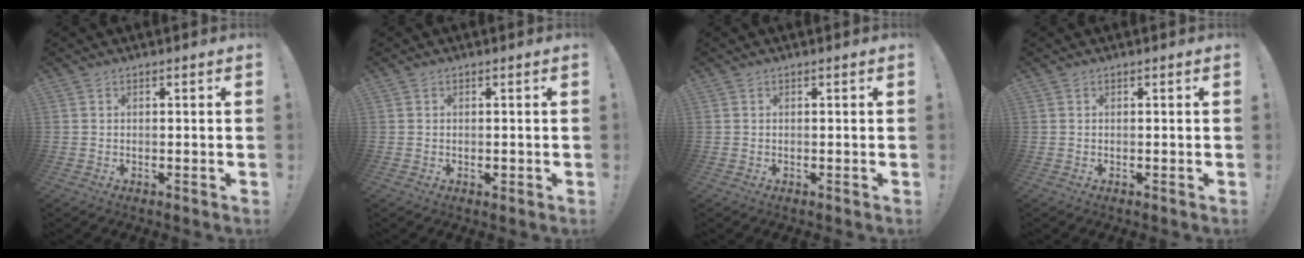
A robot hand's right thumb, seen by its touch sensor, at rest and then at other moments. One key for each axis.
{"total": 0.7, "fx": -0.3, "fy": 0.5, "fz": 0.3, "tx": -0.012, "ty": 0.005, "tz": -0.004}
{"total": 0.0}
{"total": 0.0}